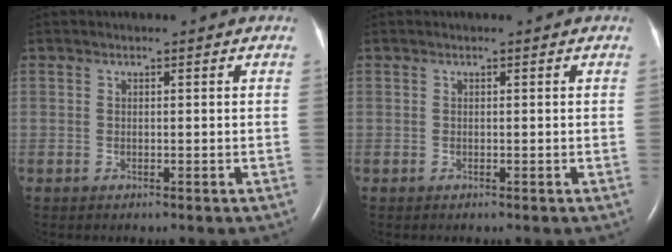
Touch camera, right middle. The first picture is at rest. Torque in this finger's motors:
{"motor_torque": [-0.05, 0.11, 0.00, 0.00]}